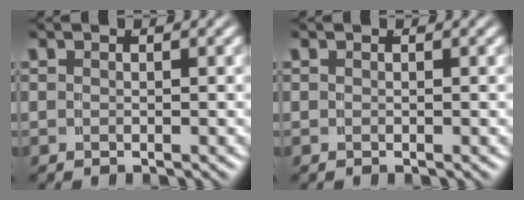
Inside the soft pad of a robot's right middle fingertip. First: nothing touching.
{"total": 0.0}